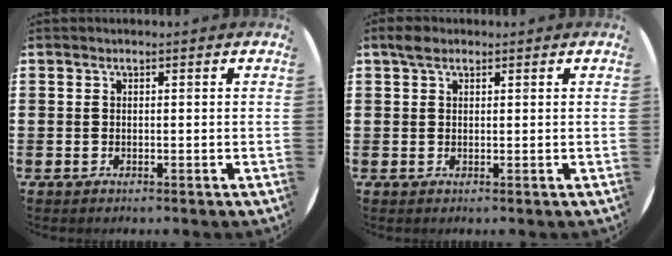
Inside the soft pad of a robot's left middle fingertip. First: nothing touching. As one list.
[{"total": 1.7, "force": [1.3, 0.9, 0.8], "torque": [-0.010, 0.002, 0.022]}]